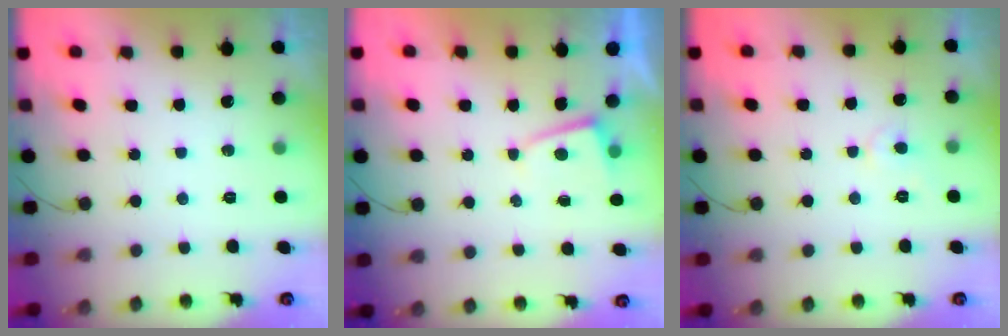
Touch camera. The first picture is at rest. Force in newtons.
{"total": 2.0, "press": 2.0, "slide": 0.3}
{"total": 3.6, "press": 3.5, "slide": 0.3}